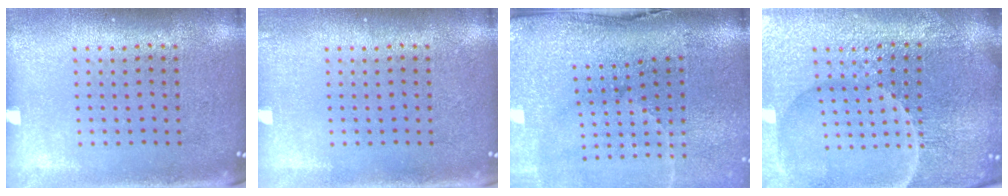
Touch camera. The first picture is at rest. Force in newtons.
{"total": 0.6, "press": 0.6, "slide": 0.0}
{"total": 4.8, "press": 3.8, "slide": 3.0}
{"total": 5.5, "press": 5.2, "slide": 1.8}